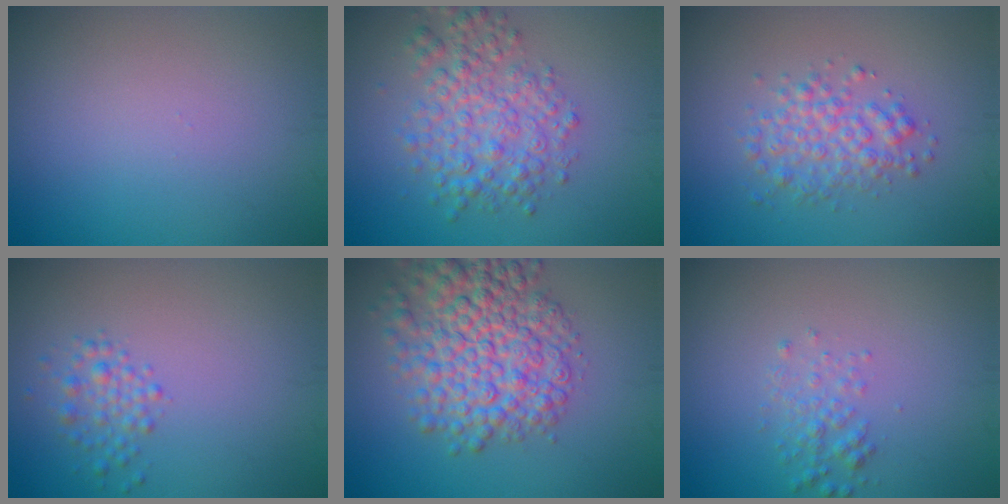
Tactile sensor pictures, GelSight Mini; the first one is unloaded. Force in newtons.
{"total": 4.7, "press": 4.7, "slide": 0.1}
{"total": 3.0, "press": 3.0, "slide": 0.1}
{"total": 1.9, "press": 1.9, "slide": 0.1}
{"total": 8.1, "press": 8.1, "slide": 0.2}
{"total": 1.6, "press": 1.6, "slide": 0.0}